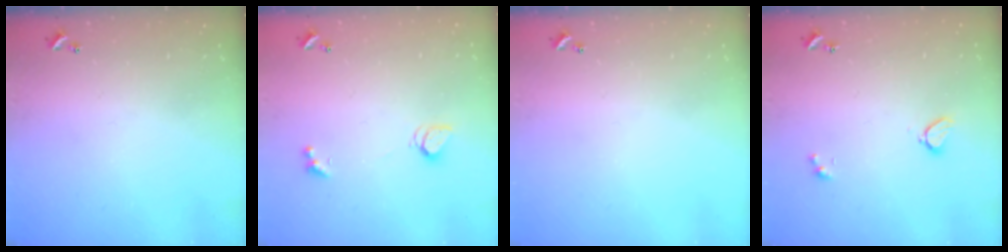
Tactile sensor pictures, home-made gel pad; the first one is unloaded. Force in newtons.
{"total": 1.7, "press": 1.7, "slide": 0.4}
{"total": 0.0}
{"total": 2.1, "press": 2.0, "slide": 0.5}